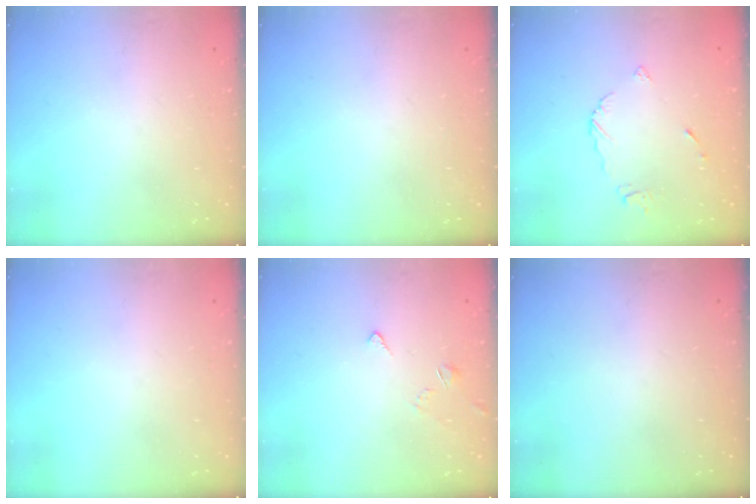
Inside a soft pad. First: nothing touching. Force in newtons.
{"total": 0.0}
{"total": 5.3, "press": 5.3, "slide": 0.2}
{"total": 0.0}
{"total": 2.9, "press": 2.8, "slide": 0.6}
{"total": 0.0}